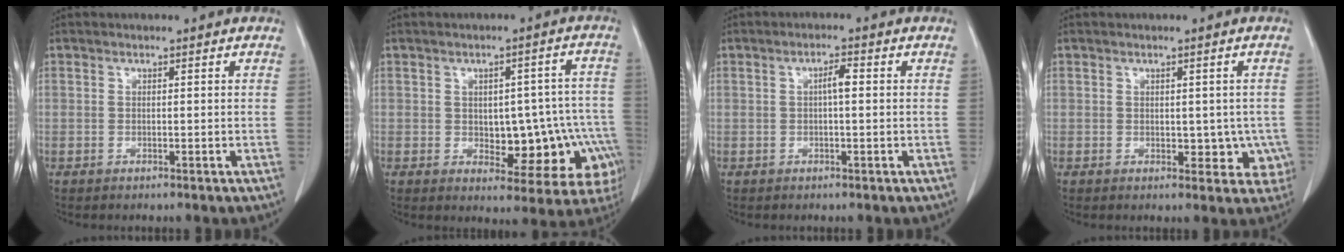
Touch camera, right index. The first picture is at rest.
{"total": 13.6, "force": [-3.1, 7.1, 11.2], "torque": [-0.092, 0.034, -0.023]}
{"total": 2.4, "force": [0.2, 0.5, 2.4], "torque": [-0.039, 0.005, 0.003]}
{"total": 4.7, "force": [-0.3, 3.2, 3.5], "torque": [-0.015, 0.007, 0.002]}